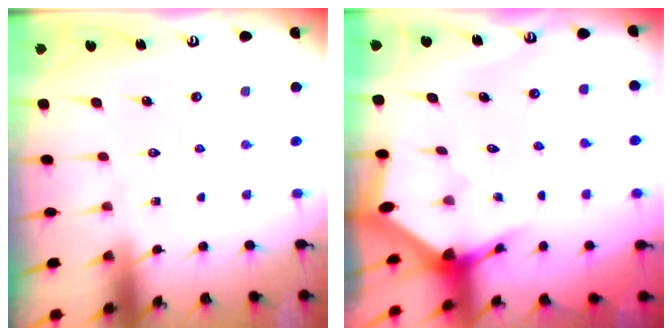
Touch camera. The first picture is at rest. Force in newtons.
{"total": 2.9, "press": 2.9, "slide": 0.1}